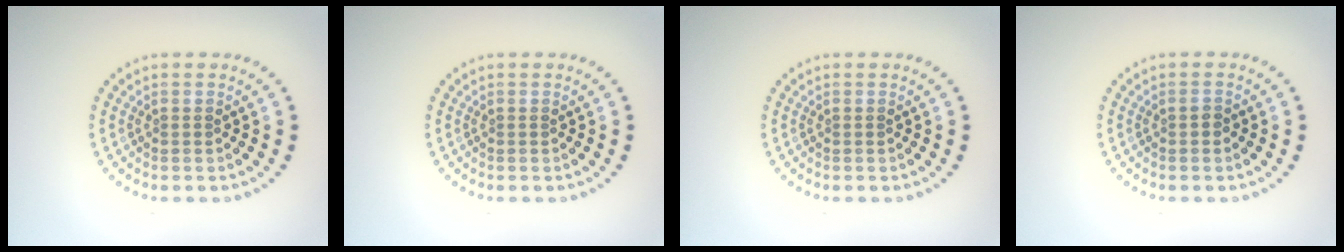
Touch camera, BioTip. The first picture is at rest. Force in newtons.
{"total": 0.0}
{"total": 0.0}
{"total": 0.7, "press": 0.7, "slide": 0.1}